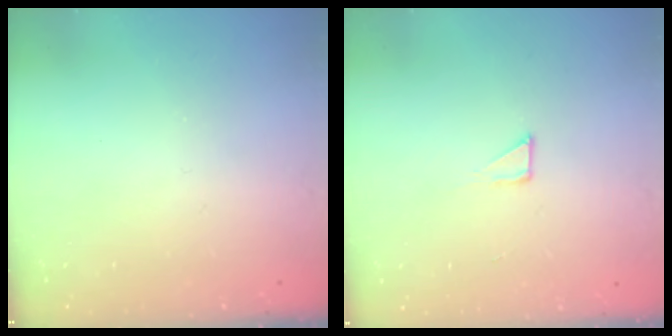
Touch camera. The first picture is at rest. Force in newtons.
{"total": 3.6, "press": 3.6, "slide": 0.4}